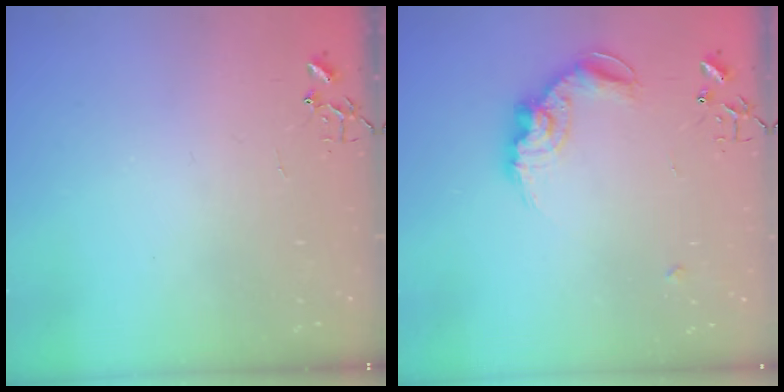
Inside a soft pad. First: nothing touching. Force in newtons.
{"total": 12.7, "press": 12.7, "slide": 0.5}